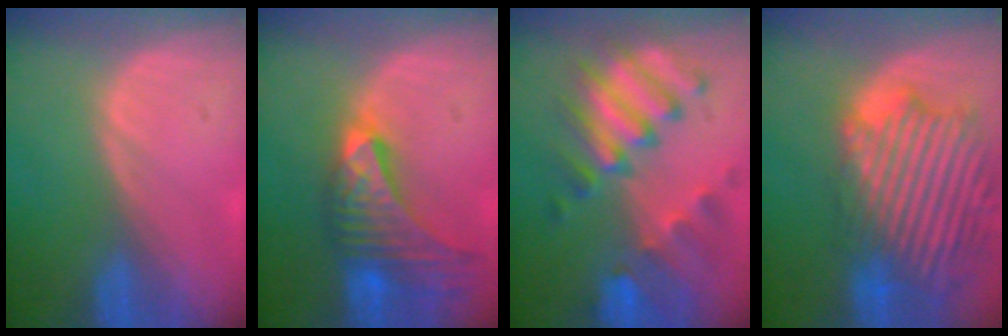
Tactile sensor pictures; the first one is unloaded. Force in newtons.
{"total": 9.7, "press": 8.6, "slide": 4.4}
{"total": 10.1, "press": 8.9, "slide": 4.8}
{"total": 14.6, "press": 12.5, "slide": 7.5}